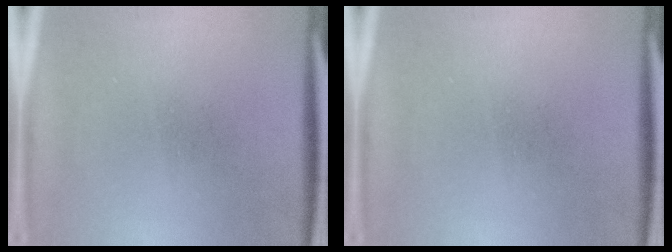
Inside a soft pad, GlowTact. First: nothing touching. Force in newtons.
{"total": 0.0}